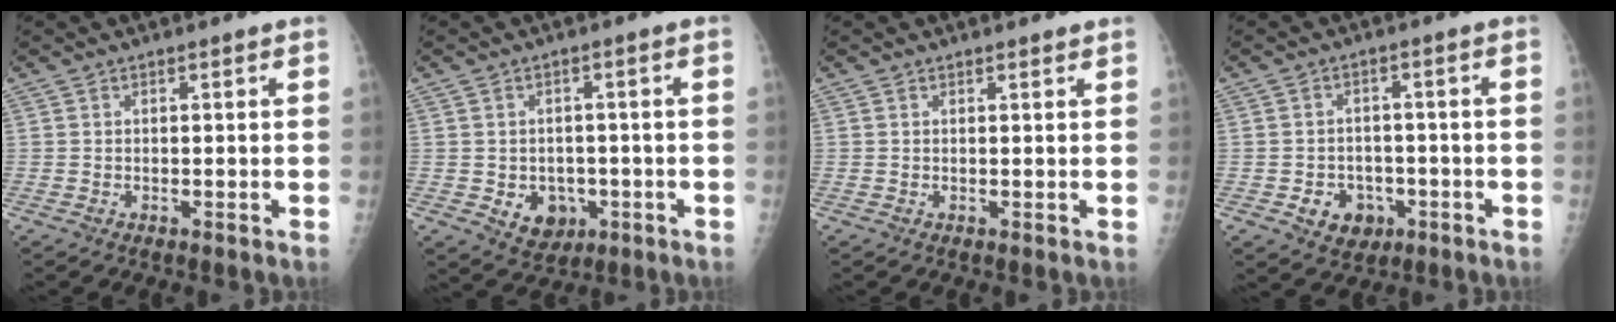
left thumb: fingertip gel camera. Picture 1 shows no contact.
{"total": 6.9, "force": [-2.1, 5.5, 3.6], "torque": [-0.024, 0.012, -0.019]}
{"total": 0.6, "force": [0.5, 0.2, 0.3], "torque": [-0.007, -0.002, 0.007]}
{"total": 6.6, "force": [-2.7, 5.4, 2.8], "torque": [-0.017, 0.022, -0.032]}